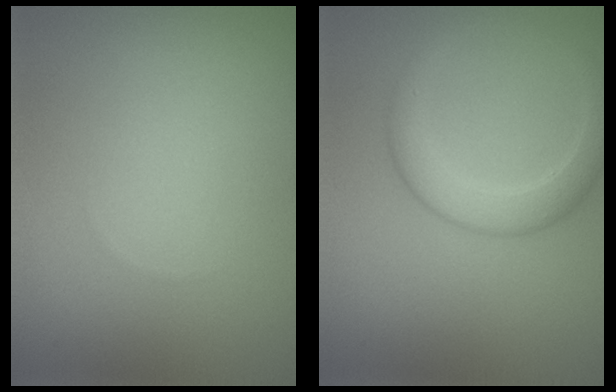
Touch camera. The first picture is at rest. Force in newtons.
{"total": 3.1, "press": 3.1, "slide": 0.3}